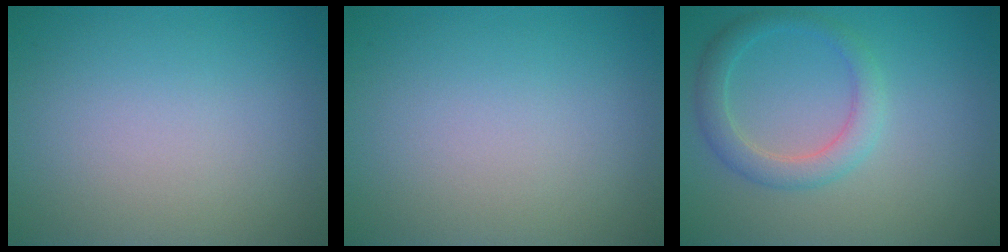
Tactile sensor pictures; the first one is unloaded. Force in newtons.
{"total": 0.0}
{"total": 2.8, "press": 2.8, "slide": 0.2}